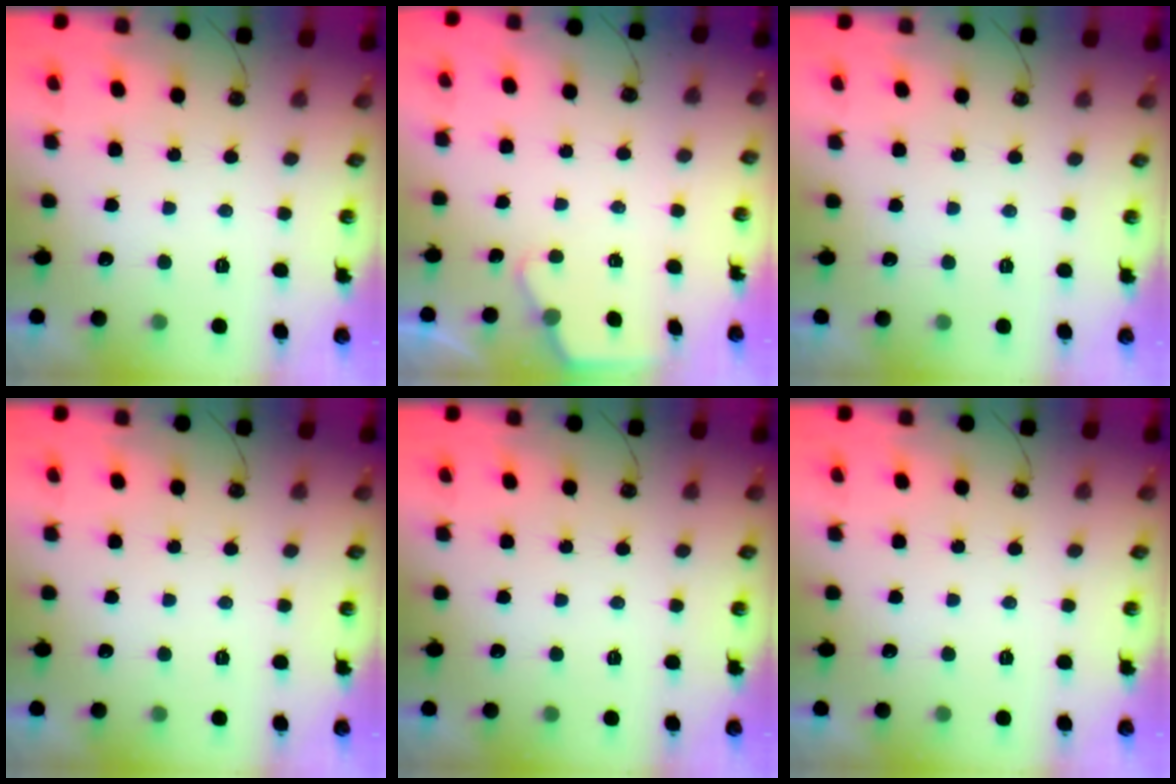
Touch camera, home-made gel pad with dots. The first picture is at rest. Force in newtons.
{"total": 2.1, "press": 2.0, "slide": 0.4}
{"total": 0.0}
{"total": 0.0}
{"total": 0.0}
{"total": 0.0}